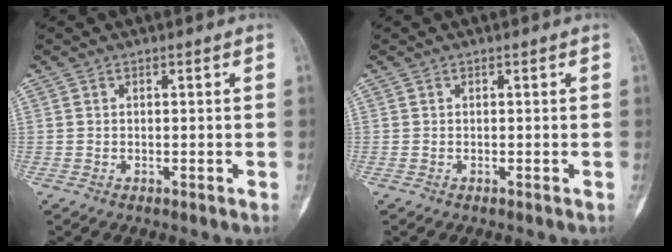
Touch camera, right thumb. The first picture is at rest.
{"total": 0.0}